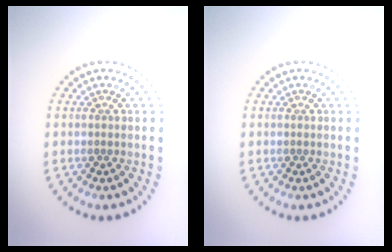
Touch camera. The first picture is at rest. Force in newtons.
{"total": 0.0}